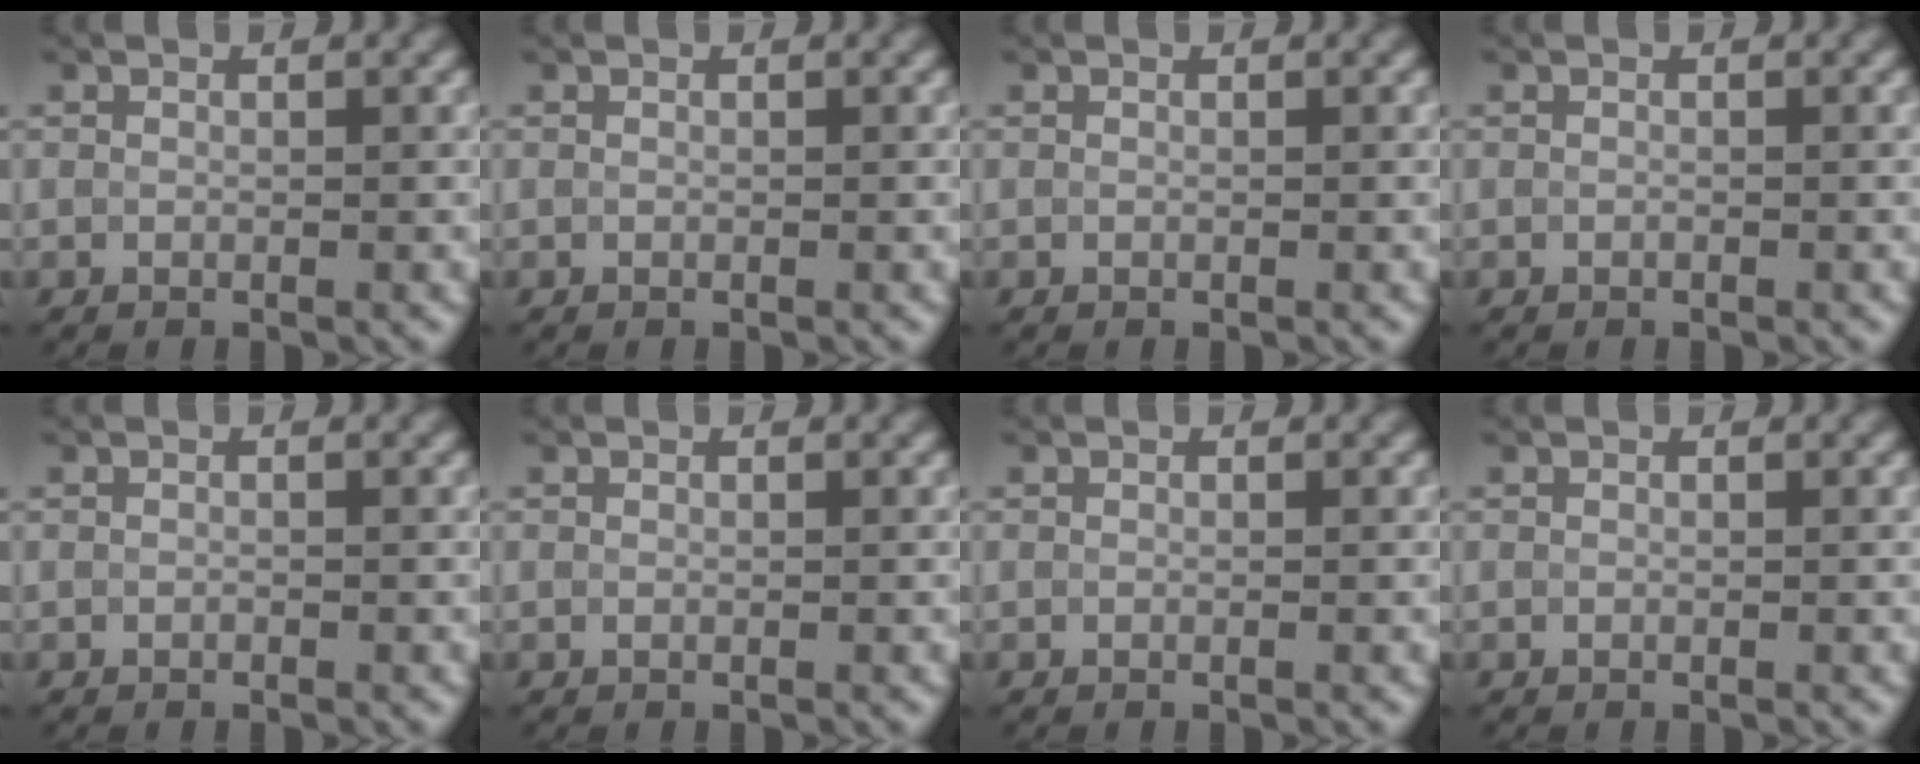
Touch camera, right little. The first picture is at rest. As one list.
[{"total": 0.0}, {"total": 0.0}, {"total": 0.5, "force": [-0.5, -0.1, -0.1], "torque": [0.002, -0.004, -0.006]}, {"total": 0.8, "force": [-0.7, -0.3, -0.3], "torque": [0.000, -0.004, -0.006]}, {"total": 0.0}, {"total": 0.0}, {"total": 0.0}]